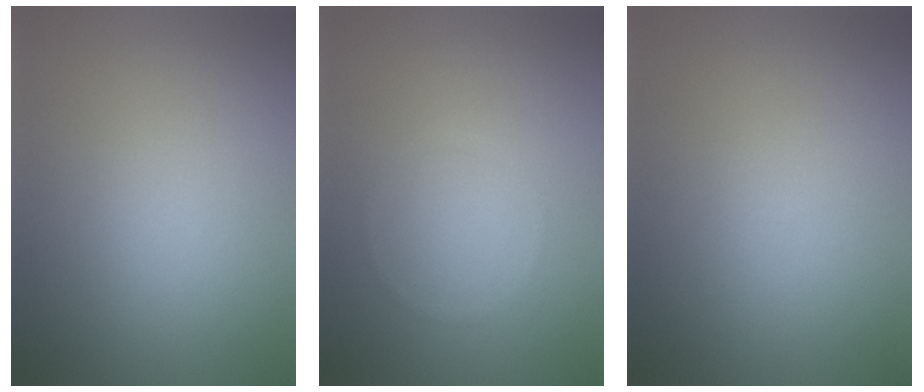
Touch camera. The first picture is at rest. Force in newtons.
{"total": 0.5, "press": 0.5, "slide": 0.1}
{"total": 0.0}